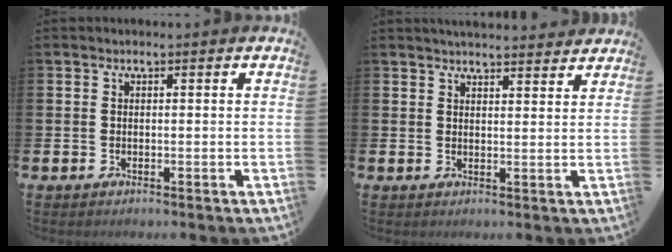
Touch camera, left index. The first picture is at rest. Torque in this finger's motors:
{"motor_torque": [1.02, -1.12, 0.51, 0.04]}